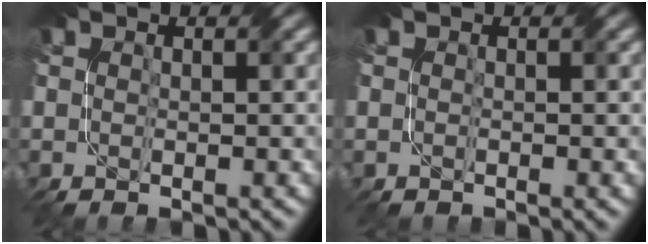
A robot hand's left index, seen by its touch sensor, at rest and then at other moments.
{"total": 0.0}